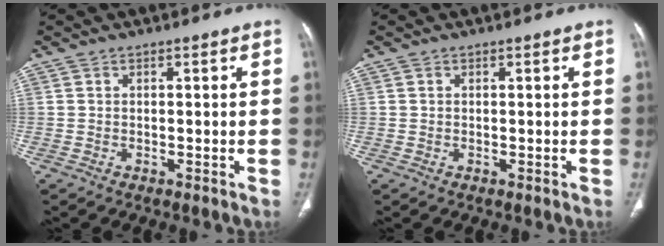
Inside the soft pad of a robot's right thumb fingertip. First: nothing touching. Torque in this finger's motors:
{"motor_torque": [-0.50, 0.16, -0.32, -0.05, 0.02]}